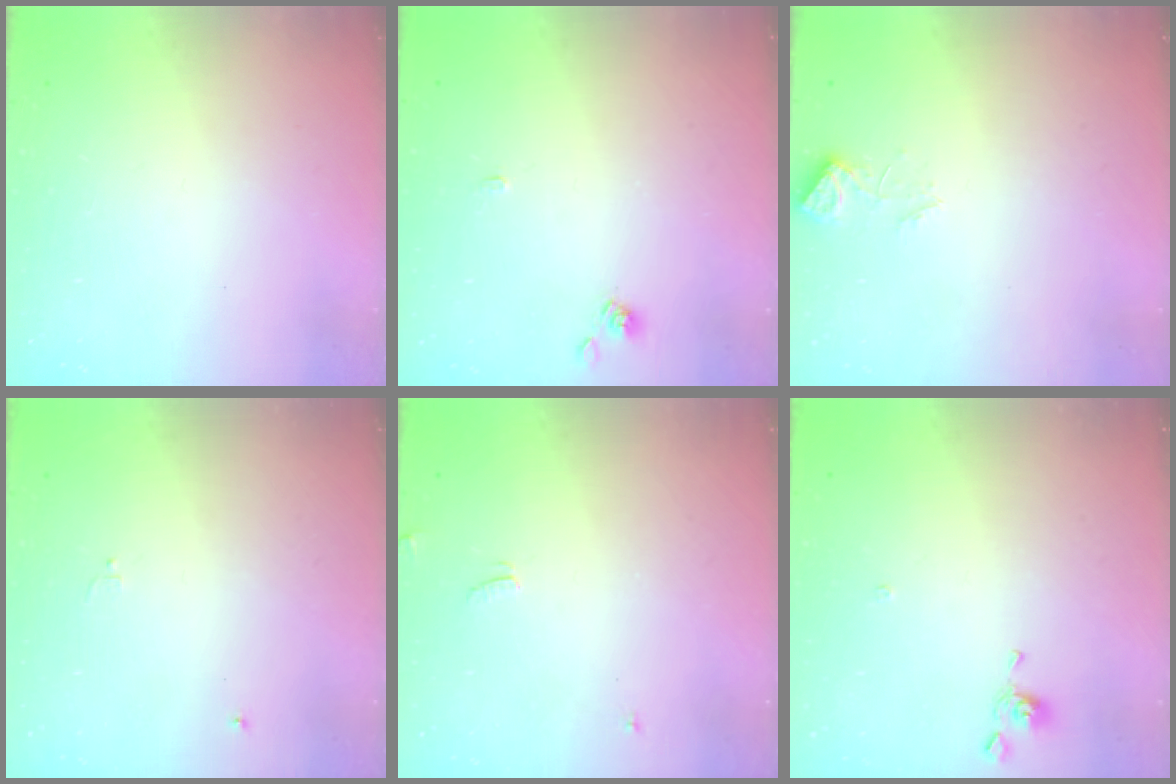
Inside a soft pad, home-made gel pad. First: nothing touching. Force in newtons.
{"total": 2.8, "press": 2.8, "slide": 0.3}
{"total": 3.2, "press": 3.2, "slide": 0.5}
{"total": 0.0}
{"total": 3.5, "press": 3.5, "slide": 0.4}
{"total": 2.2, "press": 2.2, "slide": 0.3}